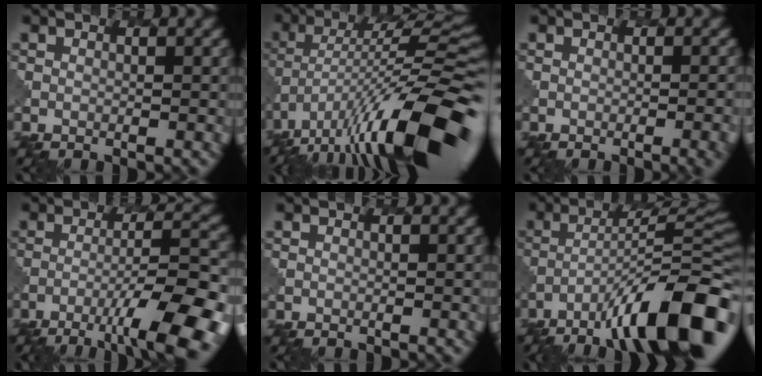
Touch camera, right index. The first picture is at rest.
{"total": 14.1, "force": [-7.6, 4.1, 11.1], "torque": [-0.198, 0.008, -0.134]}
{"total": 3.3, "force": [-1.1, 1.3, 2.8], "torque": [-0.009, 0.012, -0.014]}
{"total": 9.4, "force": [-5.6, 1.8, 7.3], "torque": [-0.117, 0.010, -0.089]}
{"total": 0.0}
{"total": 12.9, "force": [-7.7, 2.7, 10.1], "torque": [-0.167, 0.007, -0.126]}